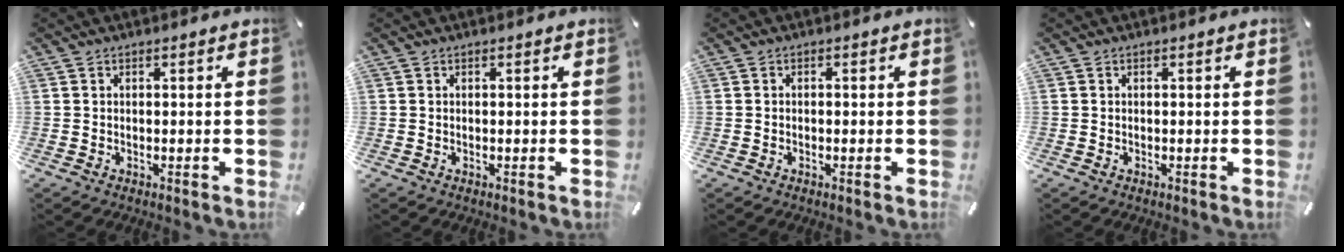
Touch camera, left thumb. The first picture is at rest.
{"total": 0.0}
{"total": 0.7, "force": [-0.4, 0.5, 0.4], "torque": [-0.007, 0.001, -0.008]}
{"total": 0.0}